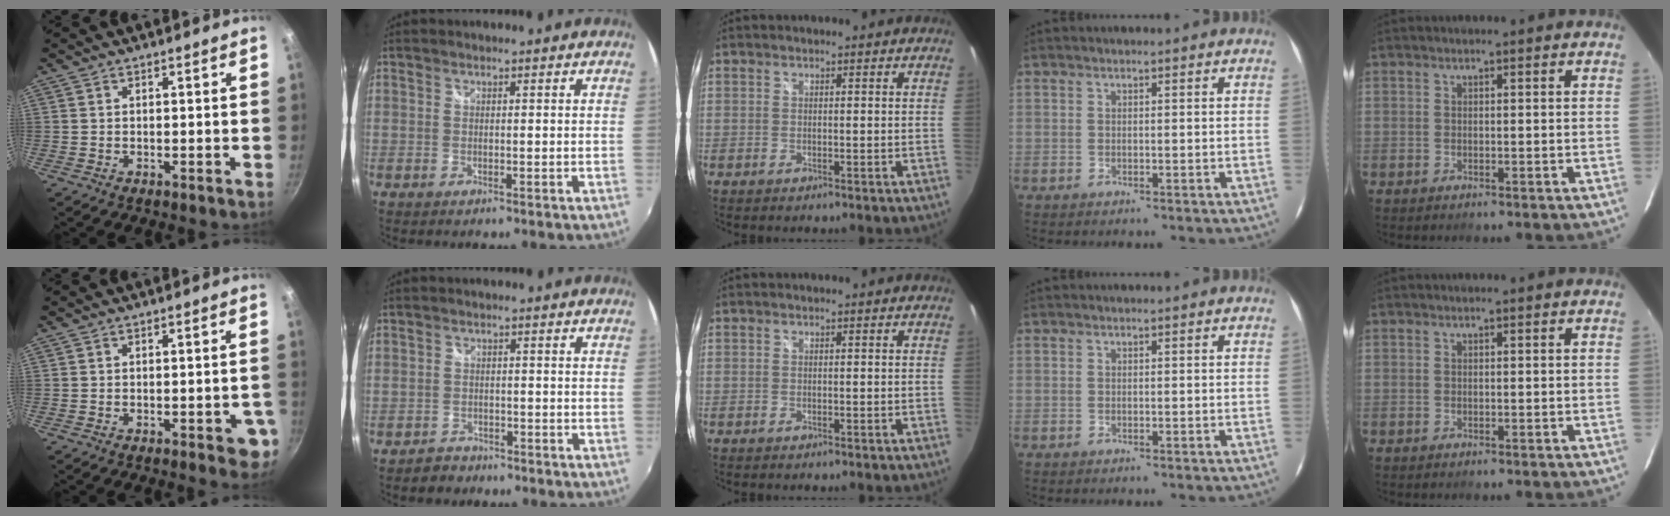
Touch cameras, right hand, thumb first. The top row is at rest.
{"thumb": {"total": 5.7, "force": [-2.3, 2.3, 4.8], "torque": [-0.041, 0.011, -0.026]}, "index": {"total": 2.8, "force": [-2.0, 2.0, -0.2], "torque": [-0.002, 0.009, -0.031]}}